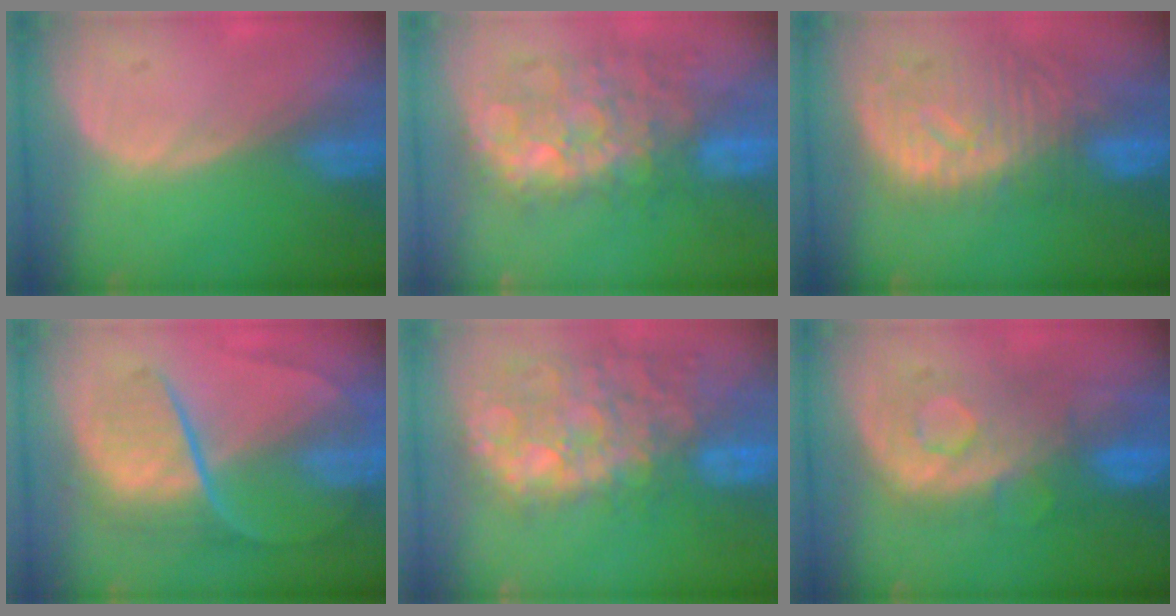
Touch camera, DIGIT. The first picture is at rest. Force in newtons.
{"total": 10.7, "press": 10.1, "slide": 3.6}
{"total": 11.3, "press": 9.9, "slide": 5.6}
{"total": 8.9, "press": 7.5, "slide": 4.9}
{"total": 13.5, "press": 11.6, "slide": 6.8}
{"total": 9.1, "press": 8.6, "slide": 3.0}